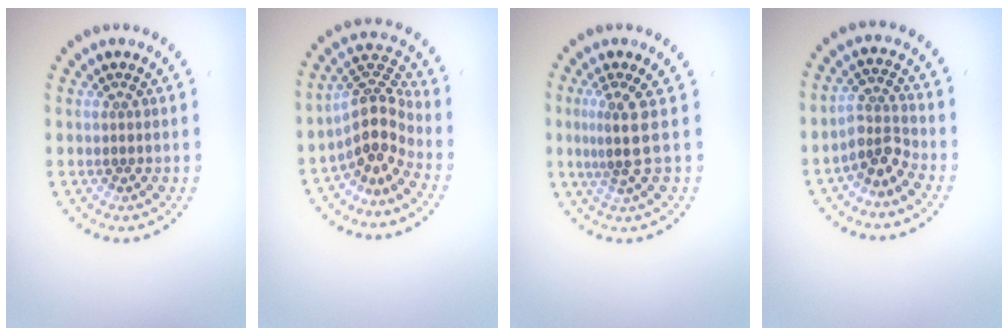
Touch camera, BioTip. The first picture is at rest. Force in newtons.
{"total": 4.3, "press": 3.0, "slide": 3.0}
{"total": 2.8, "press": 1.9, "slide": 2.0}
{"total": 2.9, "press": 2.2, "slide": 1.9}